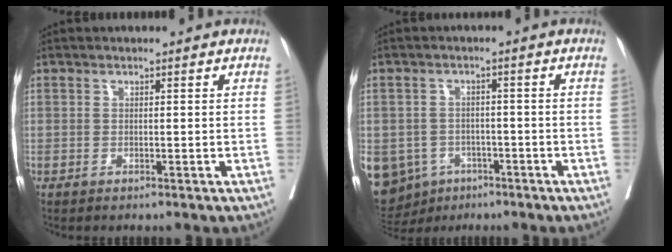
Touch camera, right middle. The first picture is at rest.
{"total": 16.1, "force": [-7.1, 13.3, 5.8], "torque": [-0.175, 0.006, -0.092]}